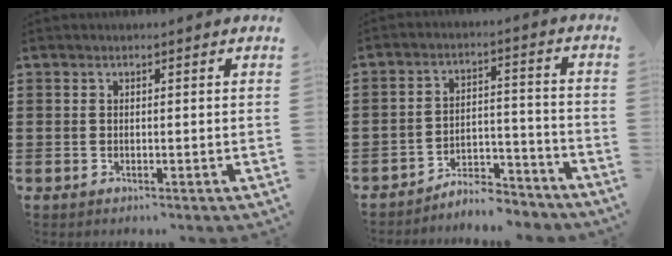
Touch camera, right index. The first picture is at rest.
{"total": 5.8, "force": [-5.6, 1.1, 0.9], "torque": [-0.013, 0.017, -0.111]}